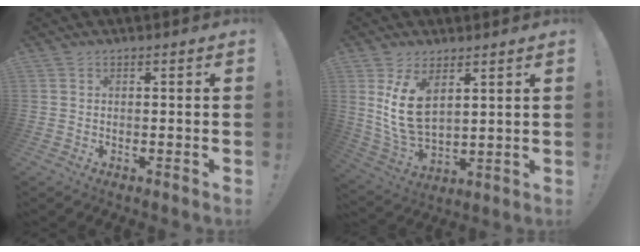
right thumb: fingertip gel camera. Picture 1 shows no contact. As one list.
[{"total": 11.4, "force": [4.7, 6.5, 8.2], "torque": [-0.163, -0.022, 0.090]}]